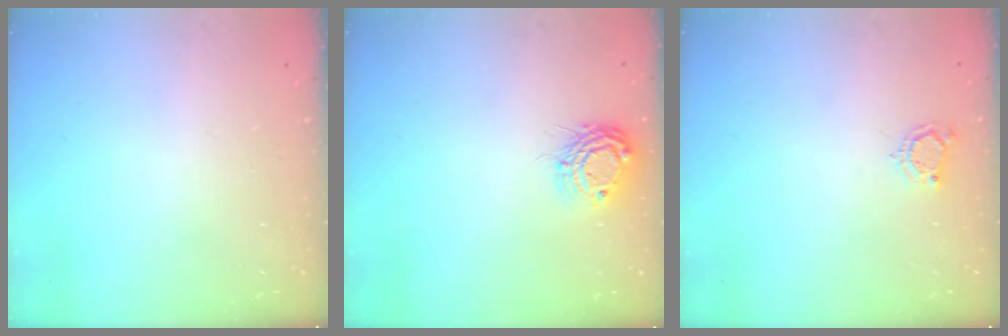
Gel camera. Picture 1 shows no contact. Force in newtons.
{"total": 9.2, "press": 9.2, "slide": 0.7}
{"total": 3.9, "press": 3.8, "slide": 0.5}